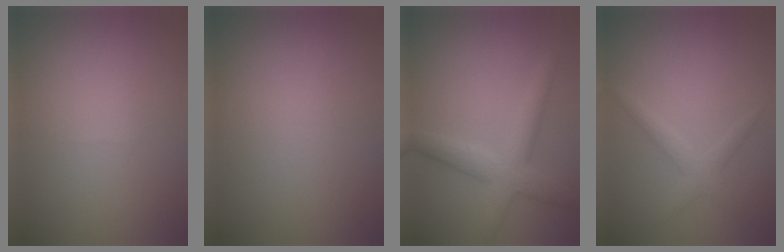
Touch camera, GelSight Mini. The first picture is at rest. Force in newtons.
{"total": 0.0}
{"total": 4.2, "press": 4.2, "slide": 0.1}
{"total": 2.0, "press": 2.0, "slide": 0.0}